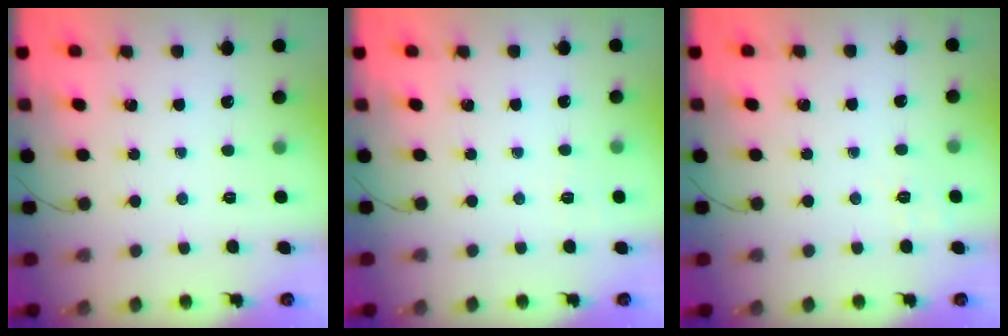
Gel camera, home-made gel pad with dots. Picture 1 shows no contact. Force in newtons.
{"total": 2.7, "press": 2.1, "slide": 1.7}
{"total": 2.0, "press": 1.1, "slide": 1.7}